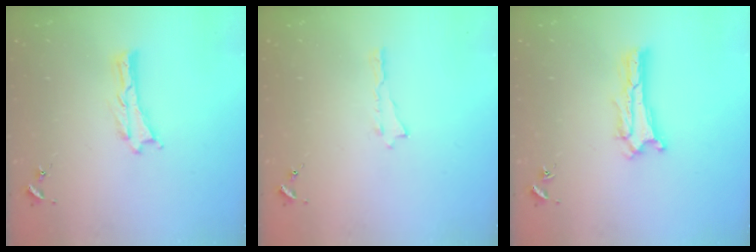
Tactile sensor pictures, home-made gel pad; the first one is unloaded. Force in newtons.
{"total": 0.0}
{"total": 0.7, "press": 0.6, "slide": 0.2}